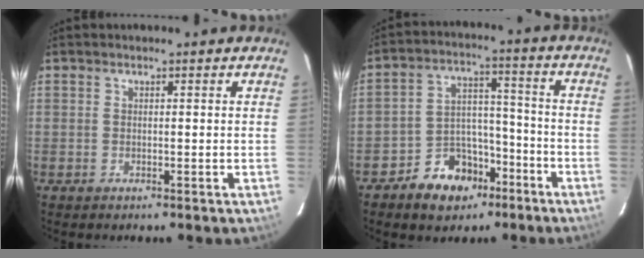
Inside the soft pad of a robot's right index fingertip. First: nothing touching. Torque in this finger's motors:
{"motor_torque": [0.08, -0.30, 0.07, -0.08]}